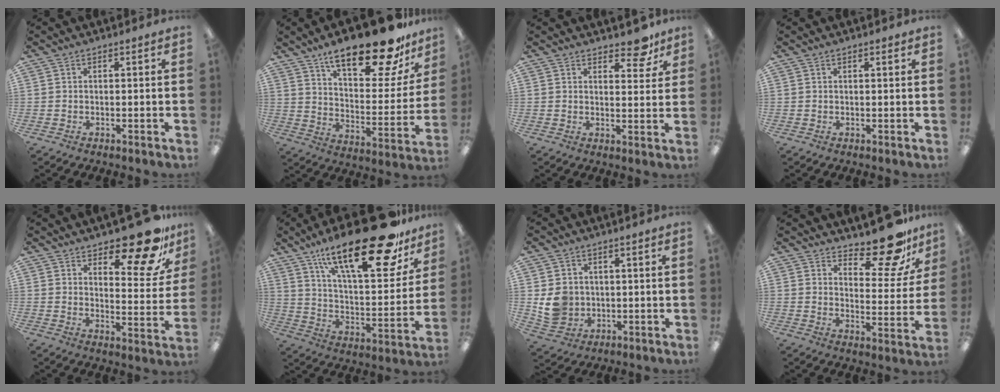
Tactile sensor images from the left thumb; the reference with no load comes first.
{"total": 23.4, "force": [17.5, 7.5, 13.6], "torque": [-0.198, -0.115, 0.287]}
{"total": 6.8, "force": [5.3, 2.9, 3.1], "torque": [-0.018, -0.035, 0.086]}
{"total": 0.6, "force": [0.5, 0.1, 0.4], "torque": [-0.008, 0.002, 0.009]}
{"total": 16.2, "force": [12.7, 5.3, 8.4], "torque": [-0.108, -0.097, 0.212]}
{"total": 29.0, "force": [19.6, 9.2, 19.3], "torque": [-0.290, -0.122, 0.319]}
{"total": 6.9, "force": [0.8, 6.4, 2.5], "torque": [-0.048, 0.004, 0.019]}
{"total": 15.5, "force": [12.5, 5.2, 7.5], "torque": [-0.094, -0.096, 0.211]}